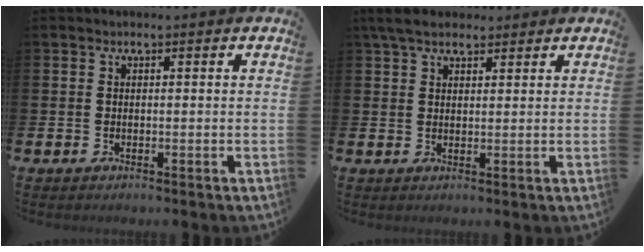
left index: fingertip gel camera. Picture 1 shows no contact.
{"total": 4.5, "force": [3.8, 1.8, 1.8], "torque": [-0.034, -0.008, 0.068]}